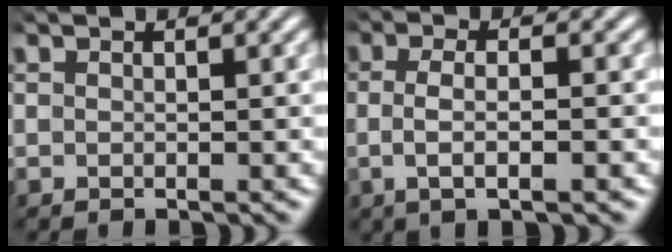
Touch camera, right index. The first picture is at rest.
{"total": 3.7, "force": [-0.4, 1.1, 3.5], "torque": [-0.068, -0.002, -0.006]}